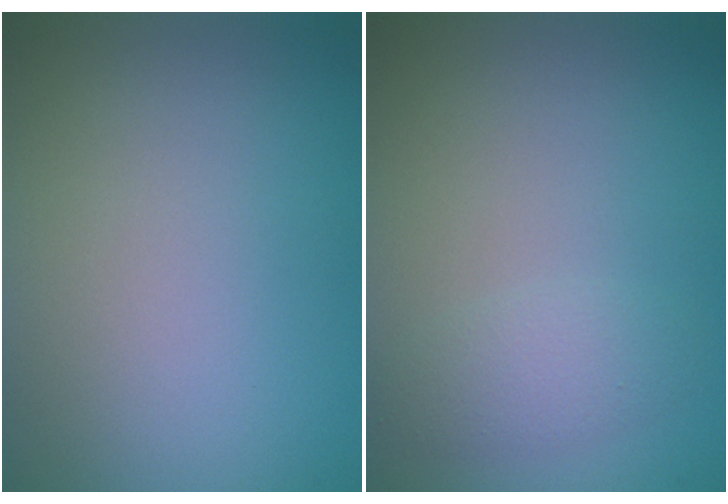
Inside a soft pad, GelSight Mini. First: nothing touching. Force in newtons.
{"total": 1.8, "press": 1.8, "slide": 0.1}